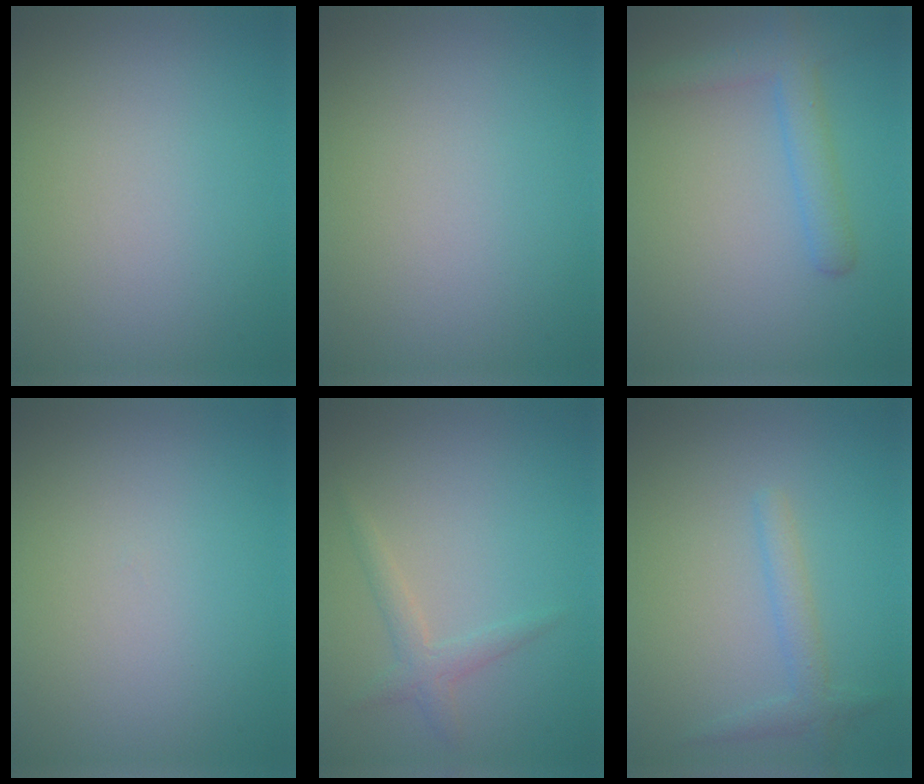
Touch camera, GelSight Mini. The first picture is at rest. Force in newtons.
{"total": 0.0}
{"total": 3.0, "press": 3.0, "slide": 0.2}
{"total": 0.0}
{"total": 1.7, "press": 1.7, "slide": 0.1}
{"total": 1.9, "press": 1.9, "slide": 0.1}